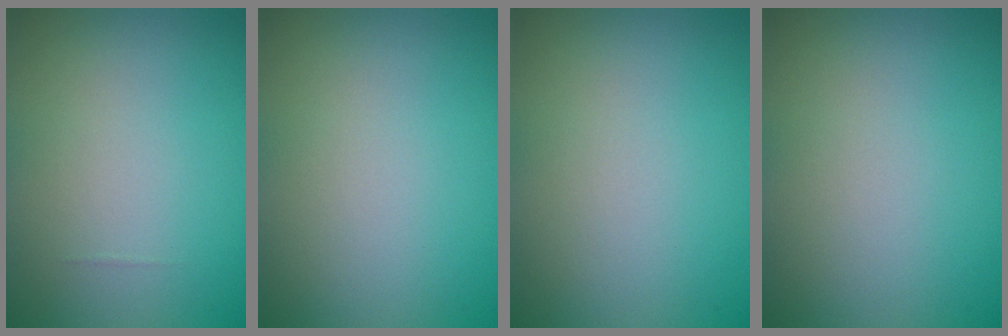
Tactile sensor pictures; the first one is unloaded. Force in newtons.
{"total": 0.0}
{"total": 0.0}
{"total": 0.0}